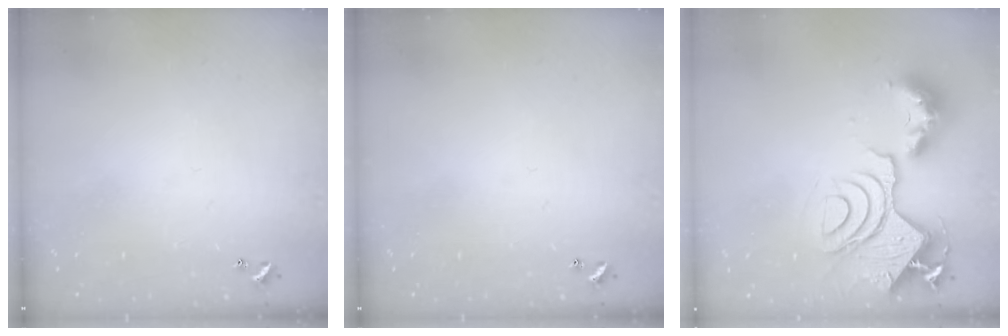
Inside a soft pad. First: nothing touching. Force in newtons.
{"total": 0.0}
{"total": 16.2, "press": 16.1, "slide": 1.9}